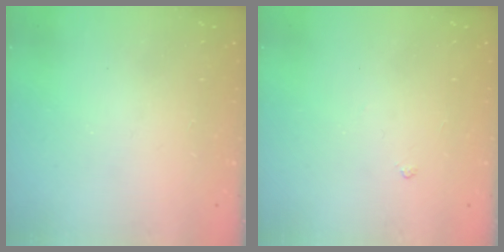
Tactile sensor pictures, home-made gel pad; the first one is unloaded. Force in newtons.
{"total": 2.9, "press": 2.8, "slide": 0.6}